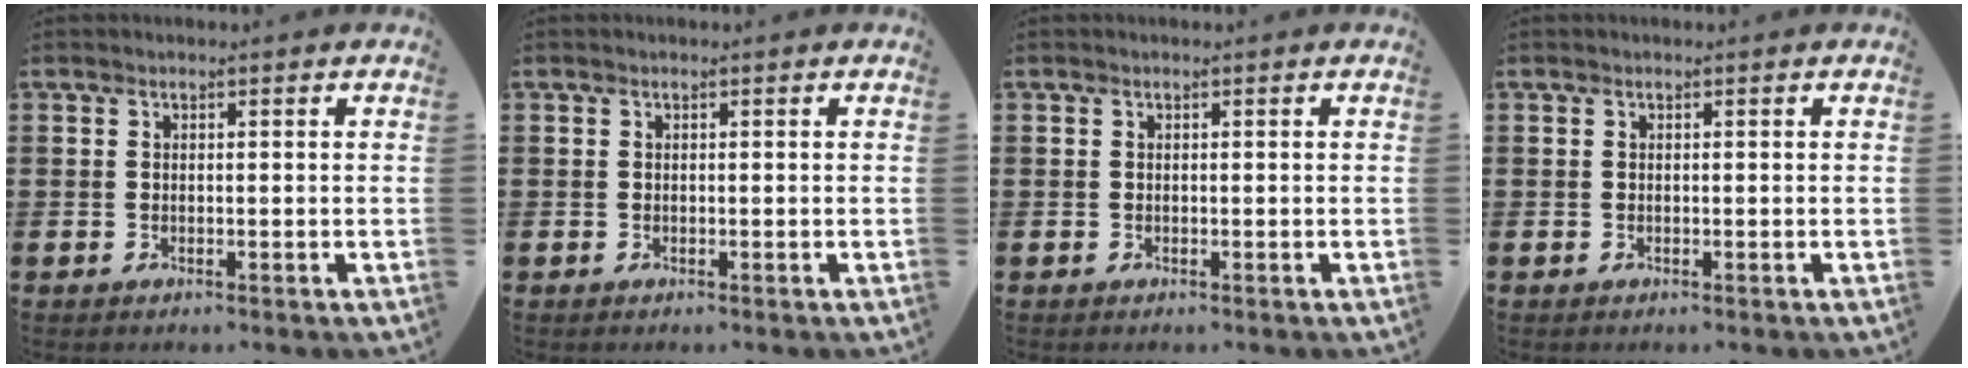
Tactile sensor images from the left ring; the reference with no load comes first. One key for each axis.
{"total": 0.0}
{"total": 0.0}
{"total": 0.0}